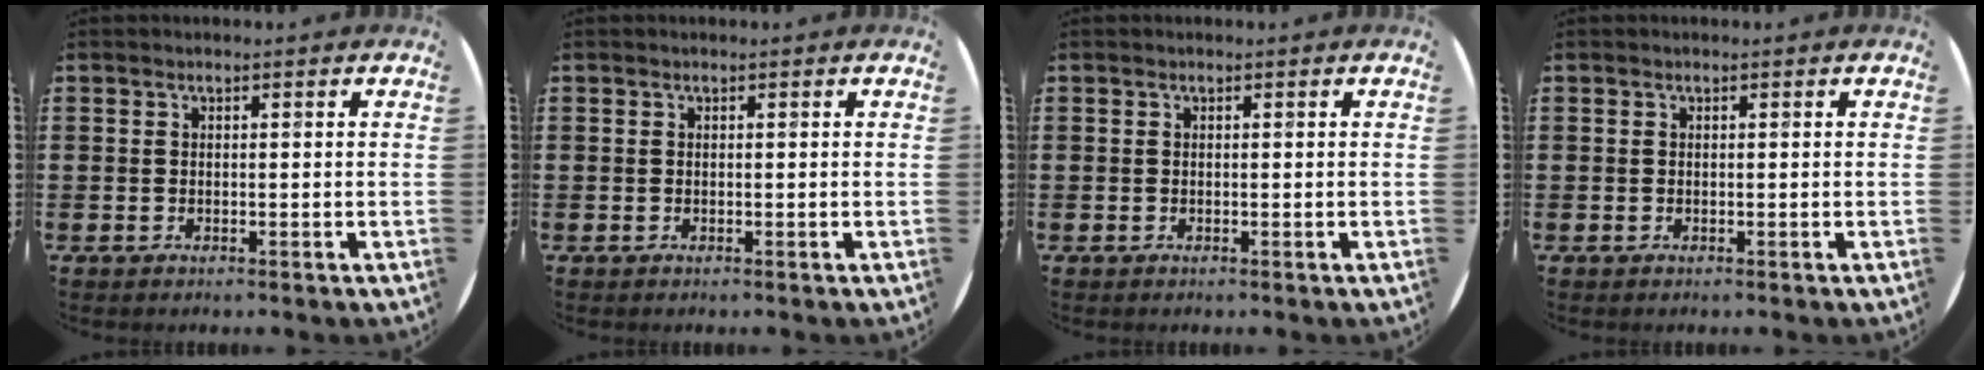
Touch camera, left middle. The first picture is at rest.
{"total": 0.0}
{"total": 0.0}
{"total": 0.0}